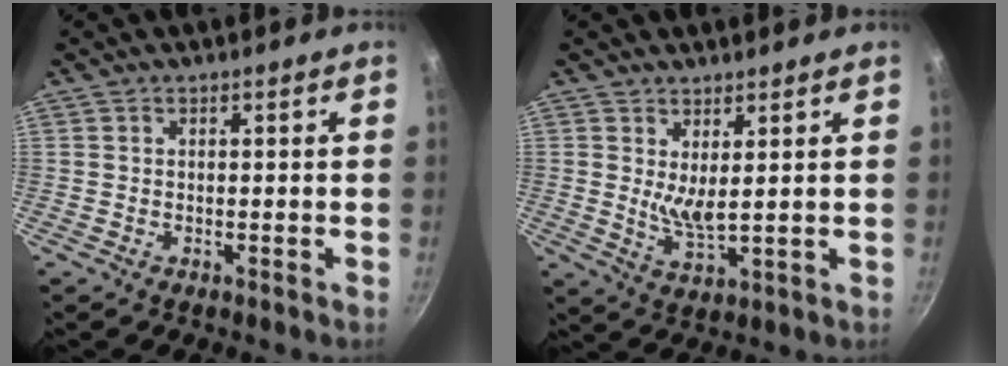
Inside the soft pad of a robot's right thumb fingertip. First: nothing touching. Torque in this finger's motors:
{"motor_torque": [0.70, 0.19, 0.58, 0.34, 0.13]}